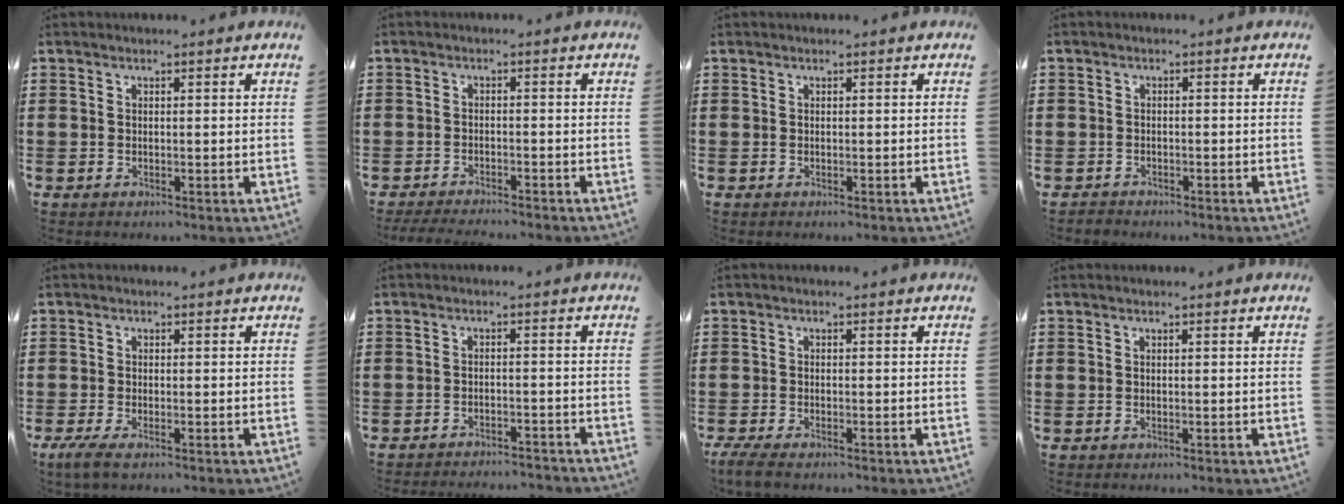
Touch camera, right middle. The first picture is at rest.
{"total": 2.7, "force": [-2.7, 0.3, 0.1], "torque": [-0.014, -0.005, -0.058]}
{"total": 0.0}
{"total": 1.3, "force": [-1.1, 0.6, -0.2], "torque": [0.001, 0.000, -0.026]}
{"total": 1.7, "force": [-1.0, 0.3, 1.3], "torque": [-0.033, -0.004, -0.020]}
{"total": 2.6, "force": [-2.6, 0.0, -0.2], "torque": [-0.004, -0.001, -0.056]}
{"total": 2.2, "force": [-1.8, 0.3, 1.2], "torque": [-0.037, -0.005, -0.038]}
{"total": 0.0}